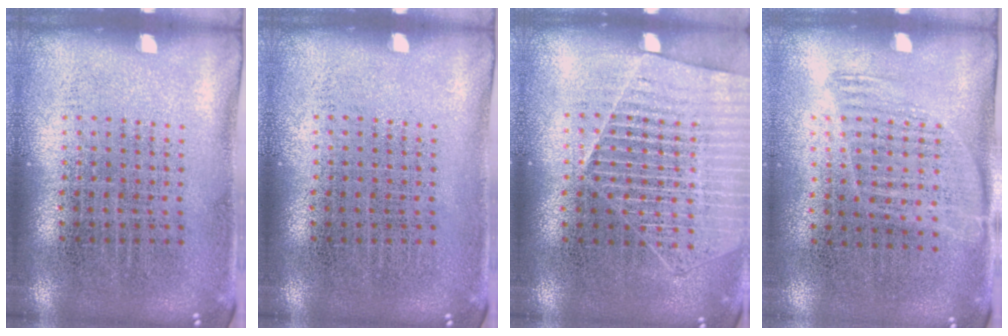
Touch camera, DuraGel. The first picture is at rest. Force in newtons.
{"total": 0.0}
{"total": 1.4, "press": 1.3, "slide": 0.5}
{"total": 1.1, "press": 0.9, "slide": 0.6}